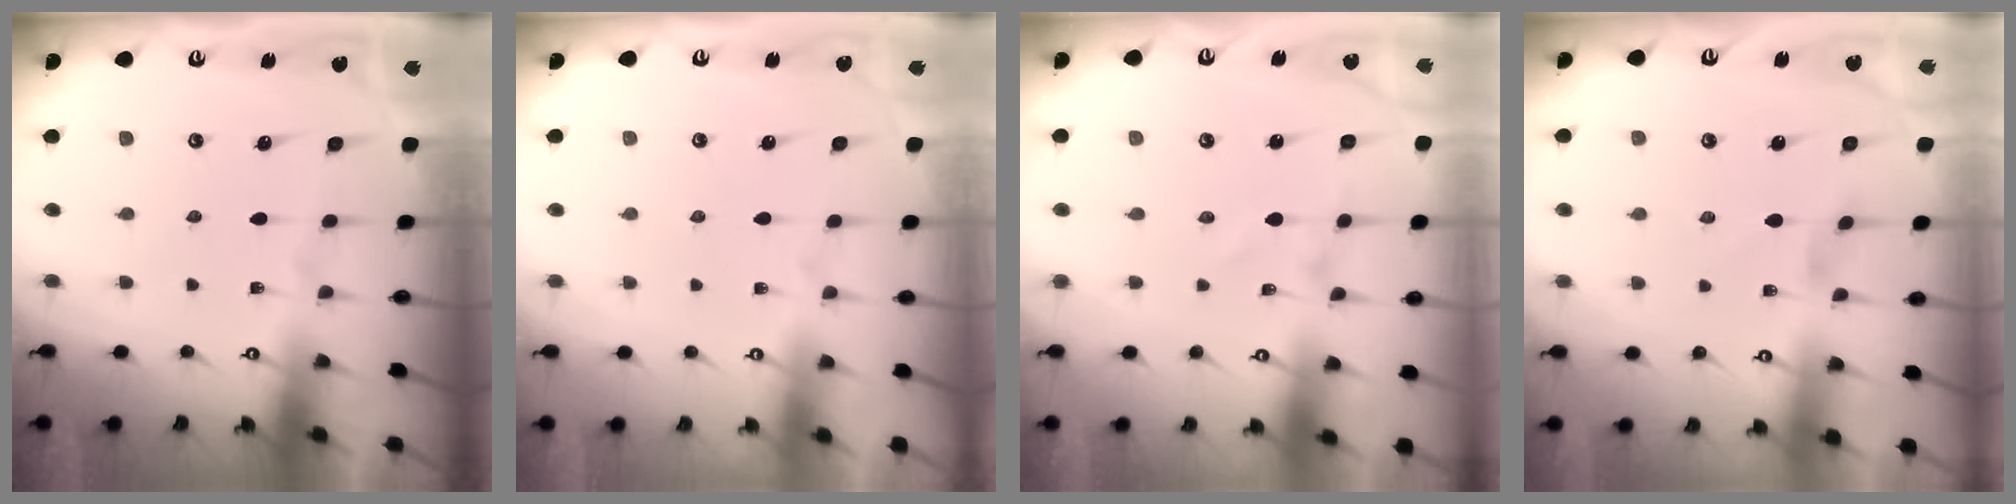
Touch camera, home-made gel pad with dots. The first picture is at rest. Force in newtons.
{"total": 1.8, "press": 1.8, "slide": 0.2}
{"total": 1.3, "press": 1.3, "slide": 0.0}
{"total": 1.6, "press": 1.6, "slide": 0.5}